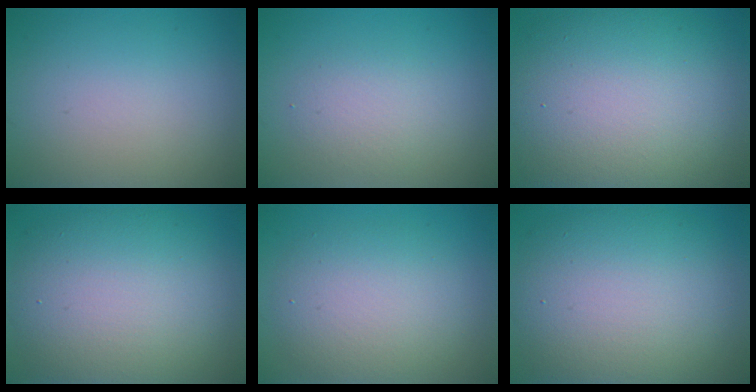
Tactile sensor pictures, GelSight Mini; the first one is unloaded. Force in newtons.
{"total": 2.2, "press": 2.2, "slide": 0.2}
{"total": 14.5, "press": 14.5, "slide": 0.9}
{"total": 10.1, "press": 10.1, "slide": 0.5}
{"total": 5.5, "press": 5.5, "slide": 0.6}
{"total": 11.2, "press": 11.2, "slide": 0.6}